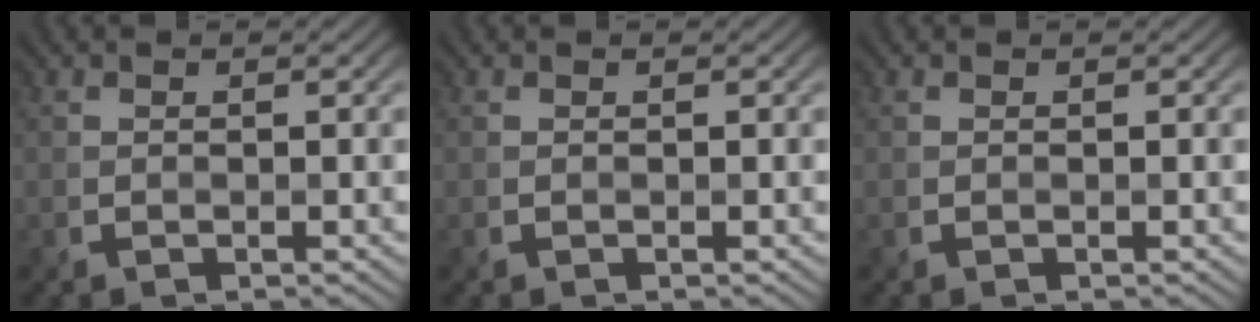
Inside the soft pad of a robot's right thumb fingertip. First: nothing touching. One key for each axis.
{"total": 0.0}
{"total": 0.0}